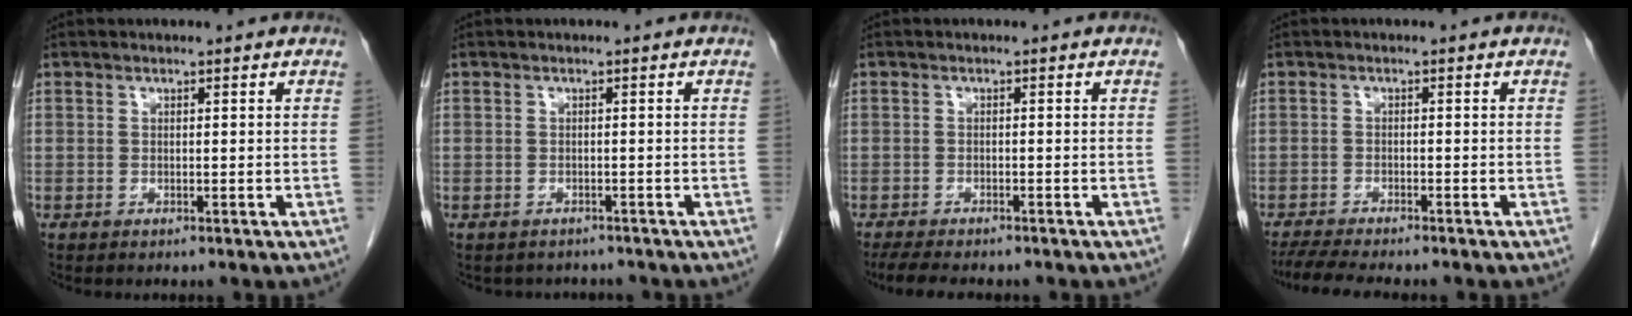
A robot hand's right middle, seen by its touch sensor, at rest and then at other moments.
{"total": 3.2, "force": [-2.8, 1.6, 0.0], "torque": [-0.004, 0.005, -0.039]}
{"total": 6.3, "force": [-5.3, 1.4, 3.1], "torque": [-0.048, -0.012, -0.078]}
{"total": 7.0, "force": [-6.1, 0.5, 3.4], "torque": [-0.053, -0.014, -0.098]}